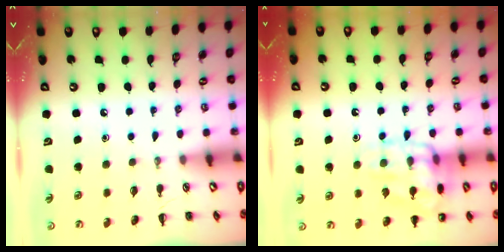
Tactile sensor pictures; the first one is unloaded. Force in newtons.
{"total": 15.2, "press": 15.1, "slide": 0.5}